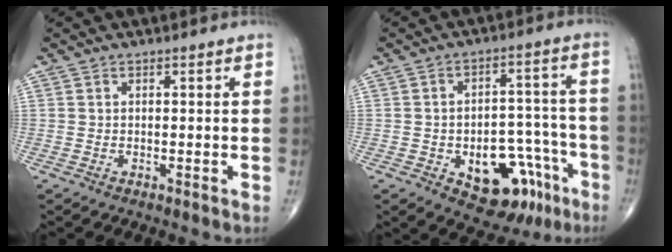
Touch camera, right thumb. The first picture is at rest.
{"total": 14.9, "force": [-6.9, 8.8, 9.9], "torque": [-0.088, 0.054, -0.084]}